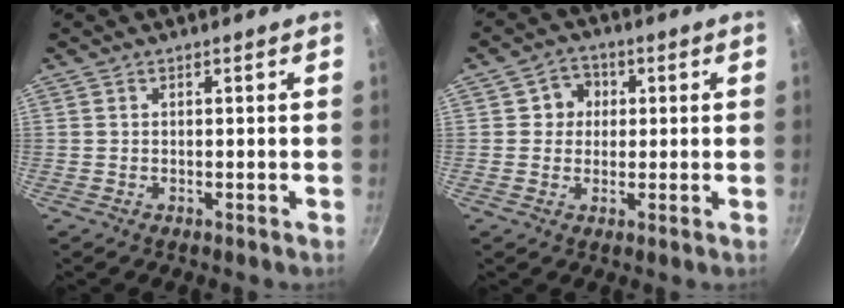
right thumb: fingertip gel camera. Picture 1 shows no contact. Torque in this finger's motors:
{"motor_torque": [-0.32, 0.31, 0.06, -0.06, 0.01]}